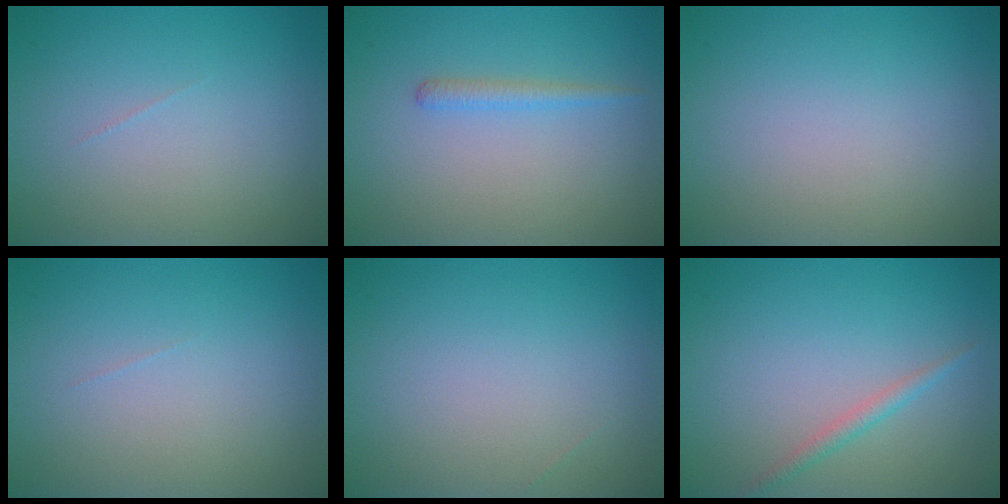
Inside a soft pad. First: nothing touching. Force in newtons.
{"total": 1.3, "press": 1.3, "slide": 0.0}
{"total": 0.0}
{"total": 0.0}
{"total": 0.0}
{"total": 1.3, "press": 1.3, "slide": 0.0}